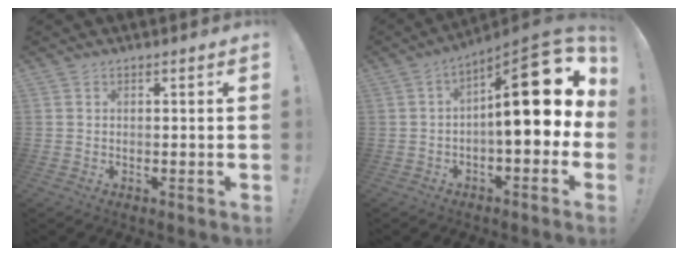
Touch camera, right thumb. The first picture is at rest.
{"total": 20.1, "force": [3.4, 6.7, 18.7], "torque": [-0.260, -0.019, 0.056]}